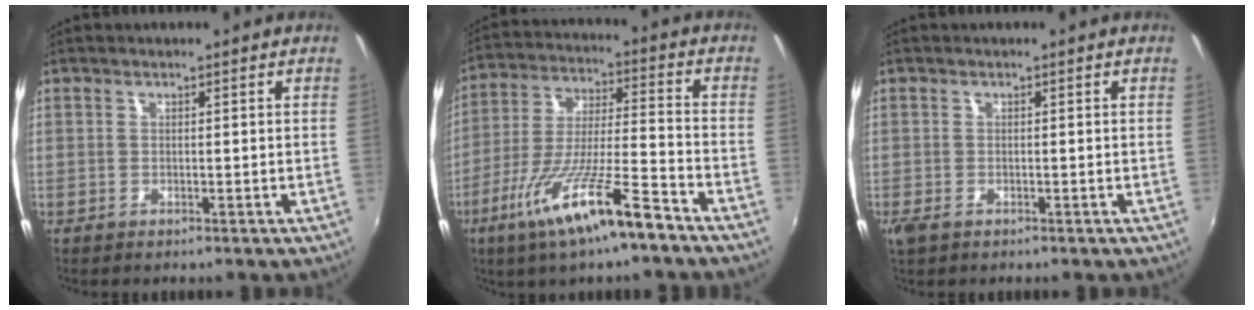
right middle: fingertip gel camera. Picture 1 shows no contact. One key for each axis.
{"total": 15.4, "fx": -9.6, "fy": 1.3, "fz": 12.0, "tx": -0.239, "ty": -0.027, "tz": -0.171}
{"total": 1.9, "fx": -1.1, "fy": 1.0, "fz": 1.2, "tx": -0.025, "ty": -0.008, "tz": -0.019}